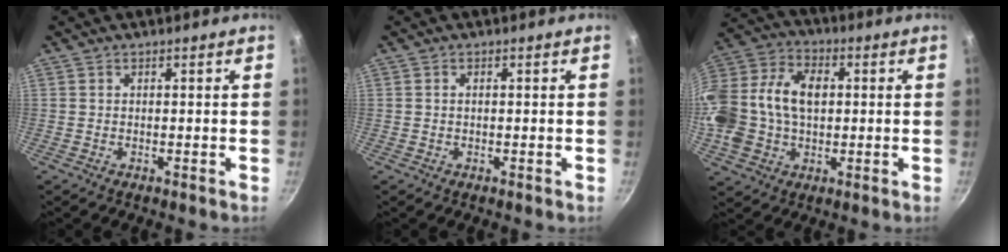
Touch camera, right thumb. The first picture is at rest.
{"total": 0.6, "force": [0.0, 0.3, 0.5], "torque": [-0.010, 0.003, 0.001]}
{"total": 20.4, "force": [0.9, 14.5, 14.2], "torque": [-0.281, 0.042, 0.009]}